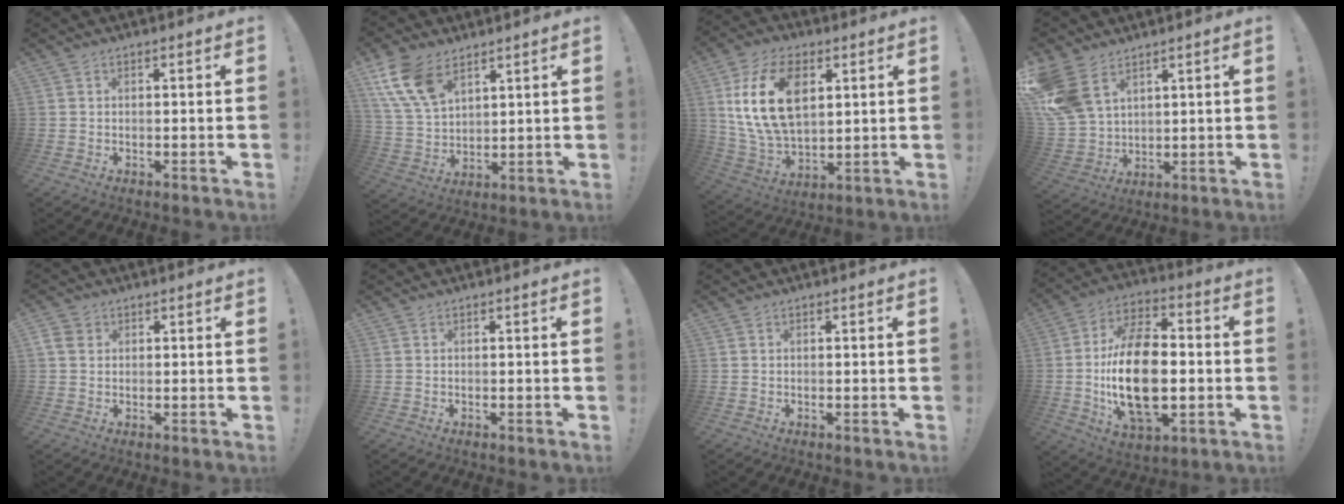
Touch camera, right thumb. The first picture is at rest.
{"total": 13.1, "force": [7.7, 7.8, 7.3], "torque": [-0.163, -0.028, 0.151]}
{"total": 19.9, "force": [6.1, 12.8, 14.0], "torque": [-0.279, -0.014, 0.106]}
{"total": 12.9, "force": [6.9, 8.5, 6.8], "torque": [-0.146, -0.033, 0.141]}
{"total": 4.0, "force": [1.2, 3.3, 2.1], "torque": [-0.037, 0.006, 0.026]}
{"total": 0.0}
{"total": 0.0}
{"total": 22.6, "force": [-2.5, 13.1, 18.3], "torque": [-0.349, 0.003, -0.041]}